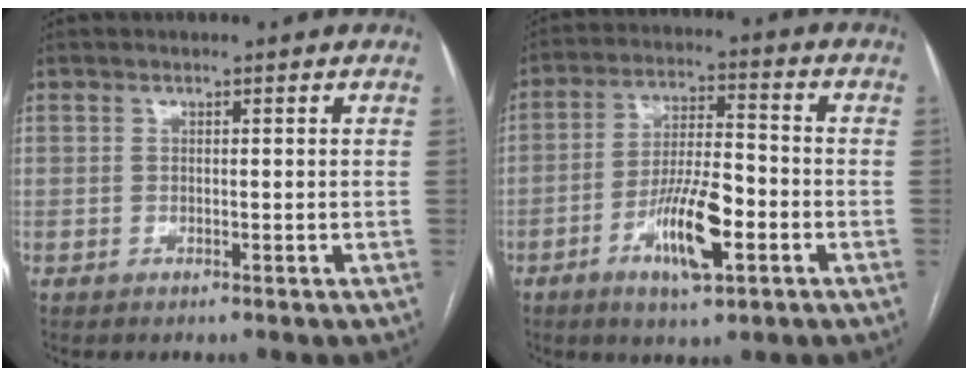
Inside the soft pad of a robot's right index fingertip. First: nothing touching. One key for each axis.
{"total": 10.8, "fx": -4.2, "fy": 2.6, "fz": 9.6, "tx": -0.181, "ty": -0.001, "tz": -0.073}